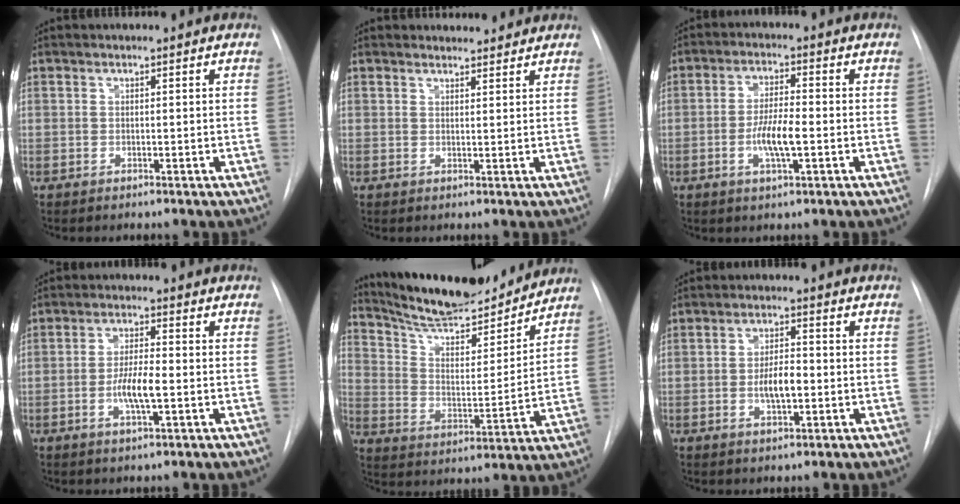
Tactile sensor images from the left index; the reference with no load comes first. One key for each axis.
{"total": 4.0, "fx": 3.8, "fy": 1.2, "fz": 0.3, "tx": -0.003, "ty": 0.010, "tz": 0.045}
{"total": 5.9, "fx": -1.4, "fy": 1.1, "fz": 5.7, "tx": -0.114, "ty": -0.002, "tz": -0.027}
{"total": 5.4, "fx": -1.3, "fy": 0.9, "fz": 5.1, "tx": -0.102, "ty": -0.001, "tz": -0.024}
{"total": 18.2, "fx": 16.8, "fy": 2.8, "fz": 6.3, "tx": -0.105, "ty": -0.008, "tz": 0.268}
{"total": 4.7, "fx": -0.9, "fy": 1.6, "fz": 4.4, "tx": -0.080, "ty": 0.002, "tz": -0.015}